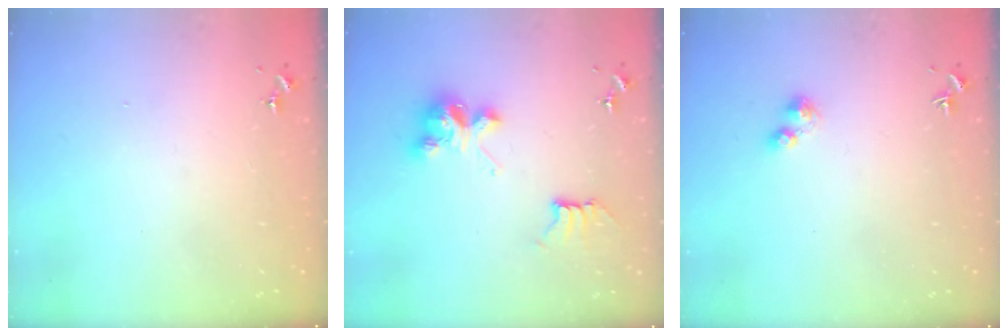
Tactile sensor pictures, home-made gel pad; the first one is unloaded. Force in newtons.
{"total": 8.6, "press": 8.6, "slide": 0.2}
{"total": 3.9, "press": 3.9, "slide": 0.6}